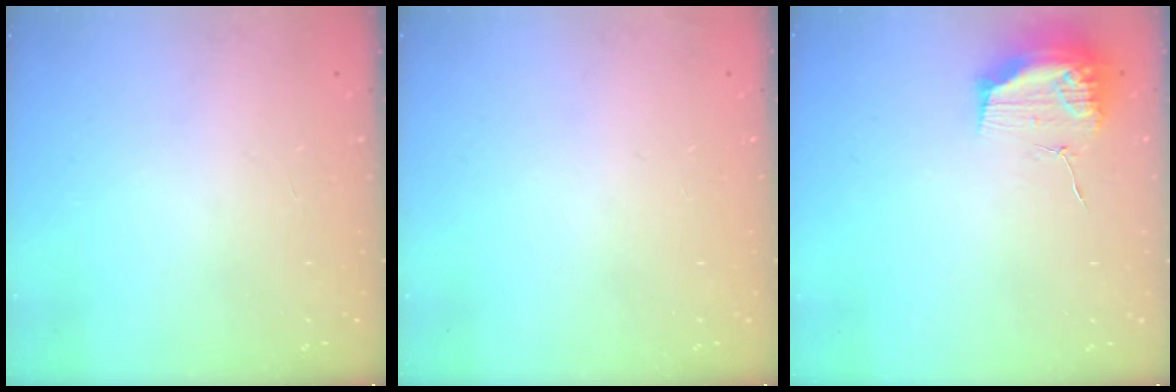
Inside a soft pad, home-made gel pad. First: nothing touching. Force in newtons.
{"total": 2.2, "press": 2.1, "slide": 0.8}
{"total": 12.4, "press": 12.4, "slide": 0.1}